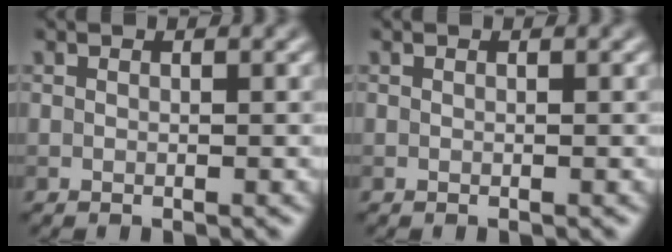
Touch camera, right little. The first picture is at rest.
{"total": 0.0}